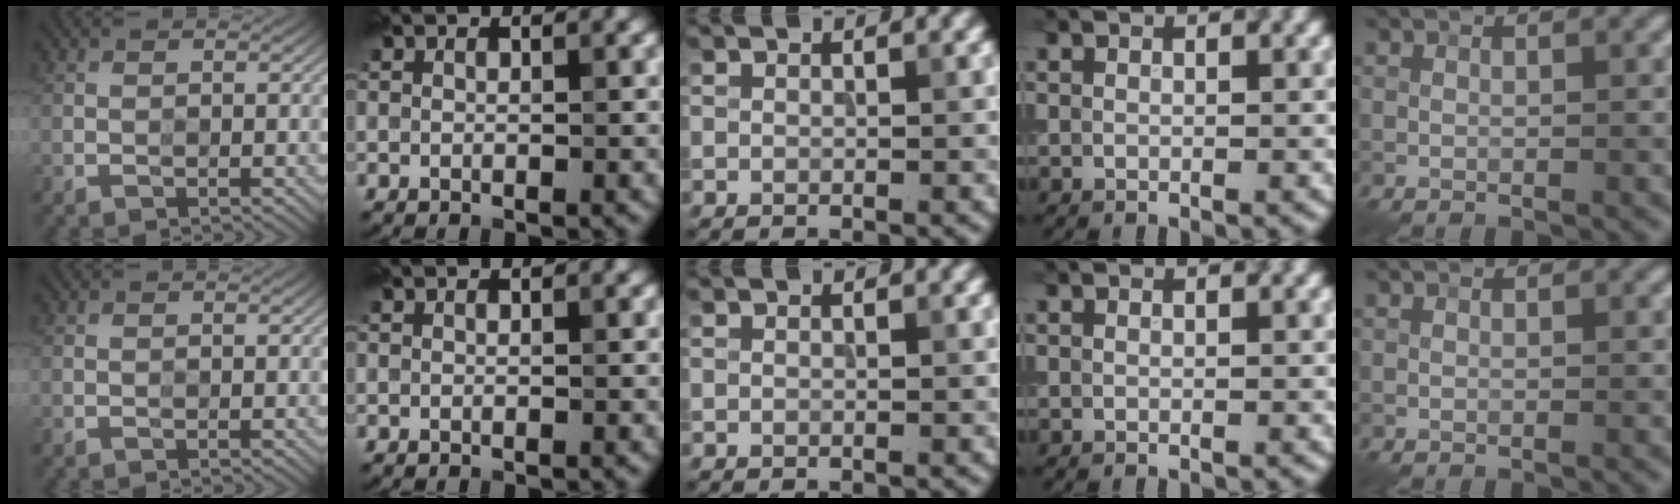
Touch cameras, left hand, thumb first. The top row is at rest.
{}